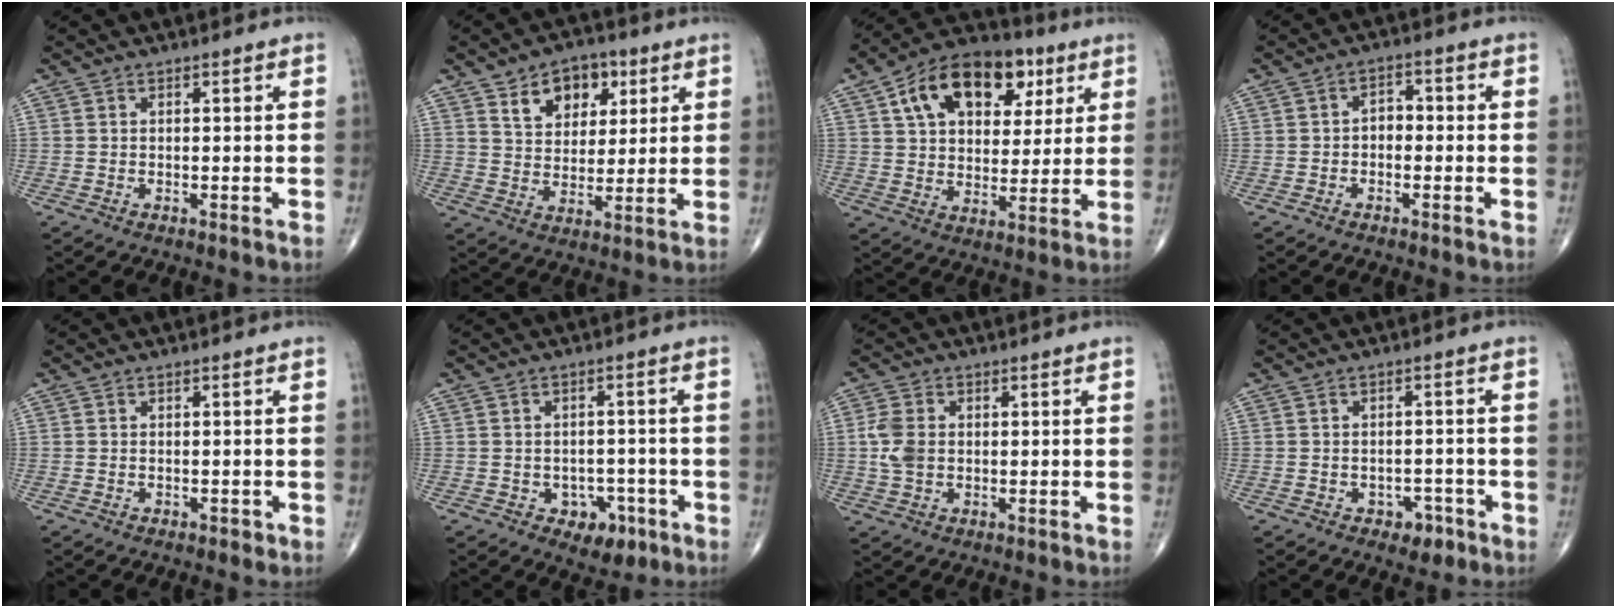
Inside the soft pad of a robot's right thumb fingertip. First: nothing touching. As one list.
[{"total": 10.8, "force": [5.2, 7.2, 6.1], "torque": [-0.055, -0.021, 0.084]}, {"total": 19.8, "force": [8.1, 12.4, 13.1], "torque": [-0.176, 0.001, 0.126]}, {"total": 3.1, "force": [-0.7, 2.2, 2.0], "torque": [-0.016, 0.018, -0.023]}, {"total": 0.8, "force": [-0.3, 0.6, 0.4], "torque": [-0.006, 0.002, -0.003]}, {"total": 6.2, "force": [-2.8, 4.6, 3.1], "torque": [-0.009, 0.021, -0.032]}, {"total": 5.4, "force": [0.1, 3.9, 3.8], "torque": [-0.083, 0.004, 0.001]}, {"total": 3.9, "force": [-2.1, 2.8, 1.7], "torque": [-0.003, 0.018, -0.024]}]